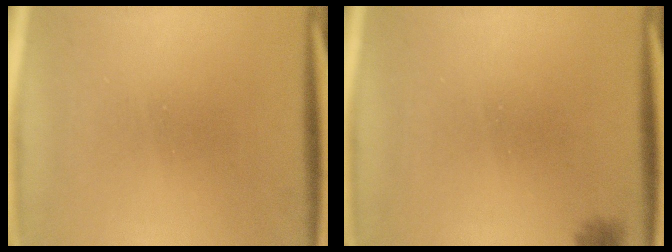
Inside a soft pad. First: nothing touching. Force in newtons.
{"total": 1.6}